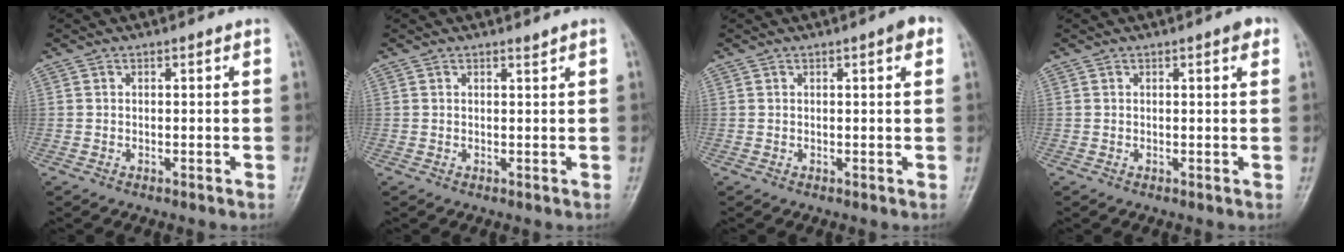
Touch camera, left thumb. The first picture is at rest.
{"total": 0.5, "force": [0.5, -0.1, 0.0], "torque": [-0.003, -0.006, 0.011]}
{"total": 2.5, "force": [1.2, 0.6, 2.1], "torque": [-0.022, 0.002, 0.012]}
{"total": 1.8, "force": [0.9, 0.6, 1.5], "torque": [-0.015, 0.000, 0.010]}